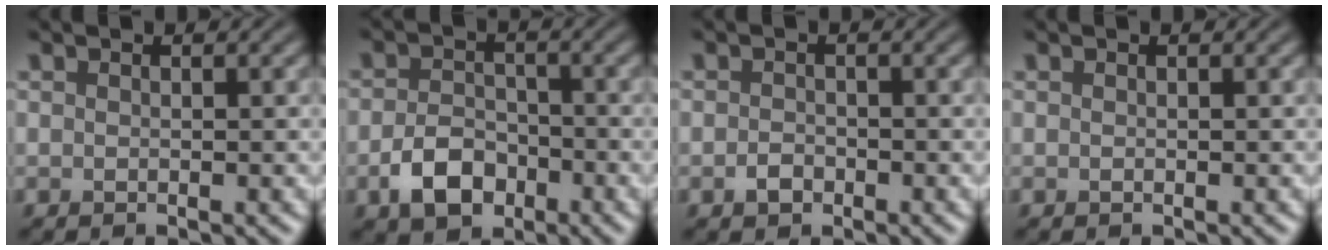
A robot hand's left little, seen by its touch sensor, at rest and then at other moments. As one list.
[{"total": 4.1, "force": [-2.1, 2.8, 2.2], "torque": [-0.044, -0.001, -0.042]}, {"total": 1.3, "force": [-0.7, 0.9, 0.6], "torque": [-0.010, -0.001, -0.019]}, {"total": 0.0}]